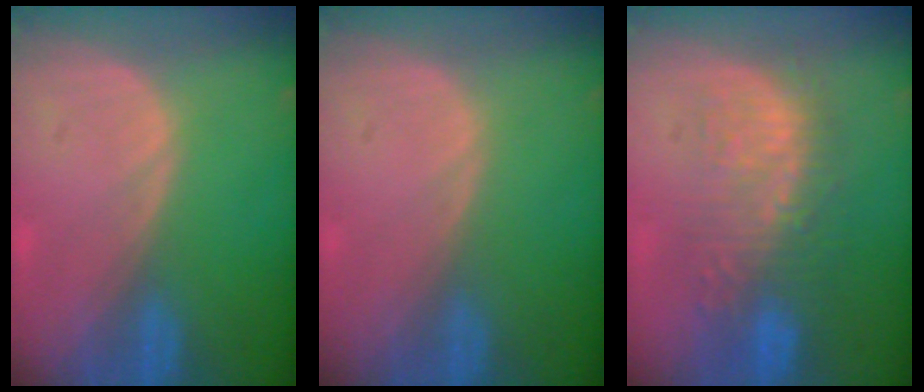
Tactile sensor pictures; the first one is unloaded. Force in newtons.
{"total": 0.0}
{"total": 9.9, "press": 9.3, "slide": 3.4}